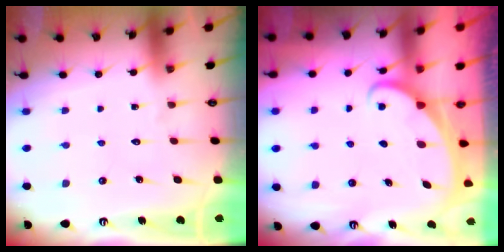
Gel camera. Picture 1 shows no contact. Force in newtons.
{"total": 1.6, "press": 1.6, "slide": 0.1}